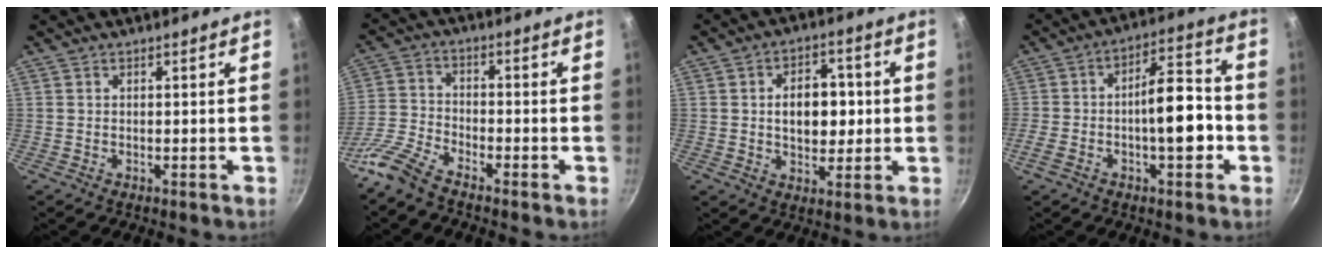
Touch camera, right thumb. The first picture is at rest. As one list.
[{"total": 7.3, "force": [-5.9, 2.4, 3.5], "torque": [-0.079, 0.038, -0.138]}, {"total": 10.1, "force": [0.6, 6.8, 7.4], "torque": [-0.073, 0.008, 0.007]}, {"total": 12.7, "force": [-3.4, 5.5, 10.9], "torque": [-0.141, 0.051, -0.062]}]